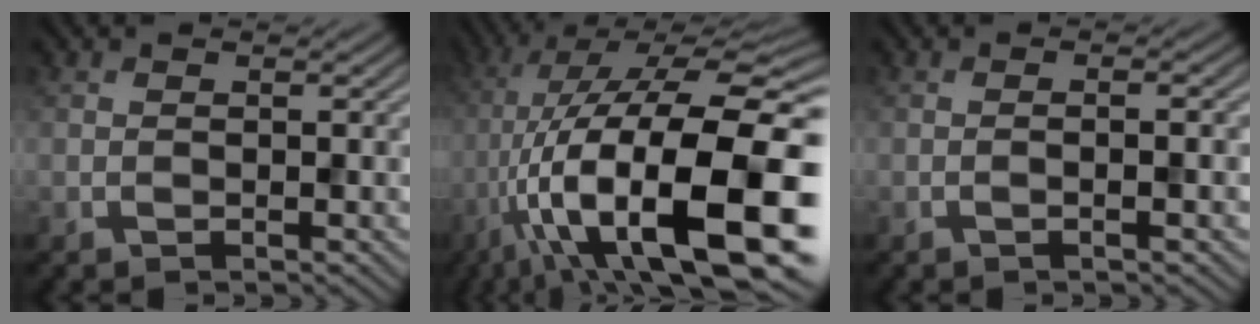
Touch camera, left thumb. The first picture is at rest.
{"total": 21.9, "force": [-6.0, 7.6, 19.6], "torque": [-0.321, -0.001, -0.094]}
{"total": 2.5, "force": [-0.7, 0.3, 2.4], "torque": [-0.036, 0.005, -0.017]}